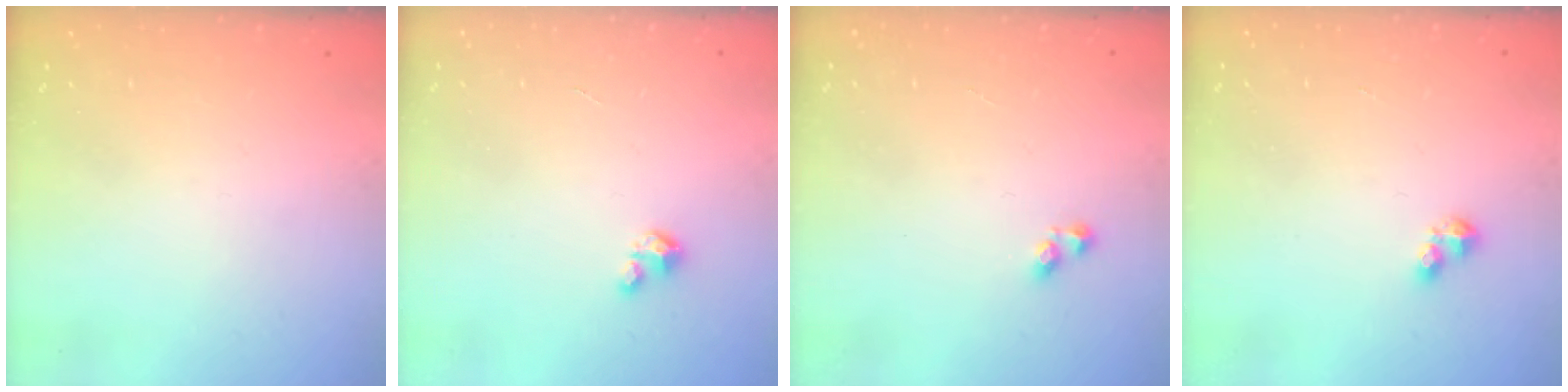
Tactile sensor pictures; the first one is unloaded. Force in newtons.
{"total": 2.7, "press": 2.7, "slide": 0.2}
{"total": 2.9, "press": 2.6, "slide": 1.3}
{"total": 2.8, "press": 2.8, "slide": 0.4}